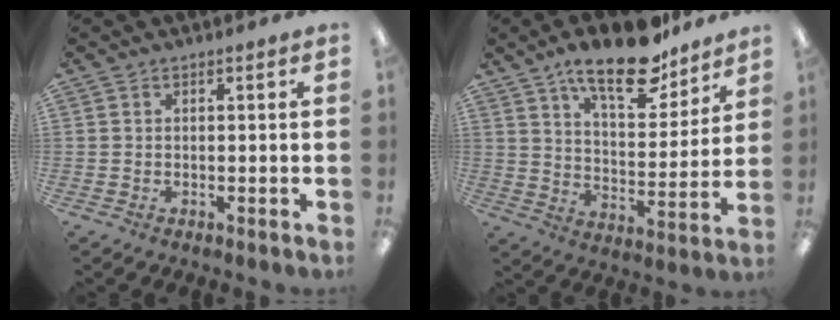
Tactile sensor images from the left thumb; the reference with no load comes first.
{"total": 17.6, "force": [13.0, 6.4, 10.0], "torque": [-0.156, -0.074, 0.219]}